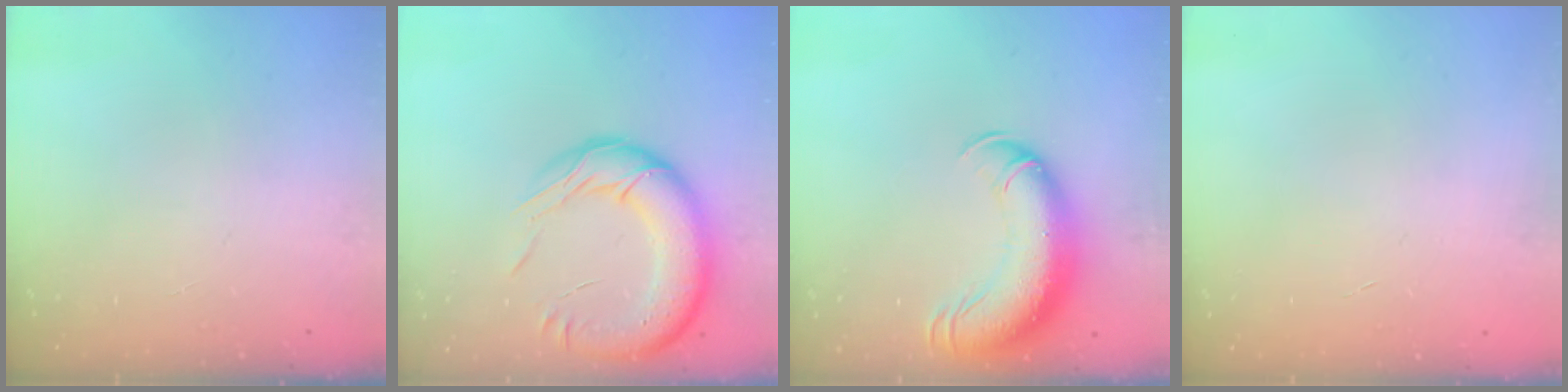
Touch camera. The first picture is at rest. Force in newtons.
{"total": 20.5, "press": 20.0, "slide": 4.5}
{"total": 16.3, "press": 15.9, "slide": 3.9}
{"total": 0.0}